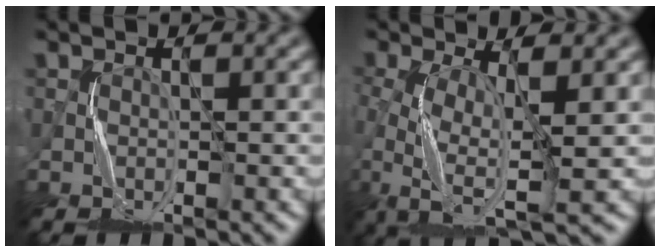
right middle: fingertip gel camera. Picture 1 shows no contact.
{"total": 5.4, "force": [-1.2, 1.9, 5.0], "torque": [-0.115, -0.008, -0.025]}